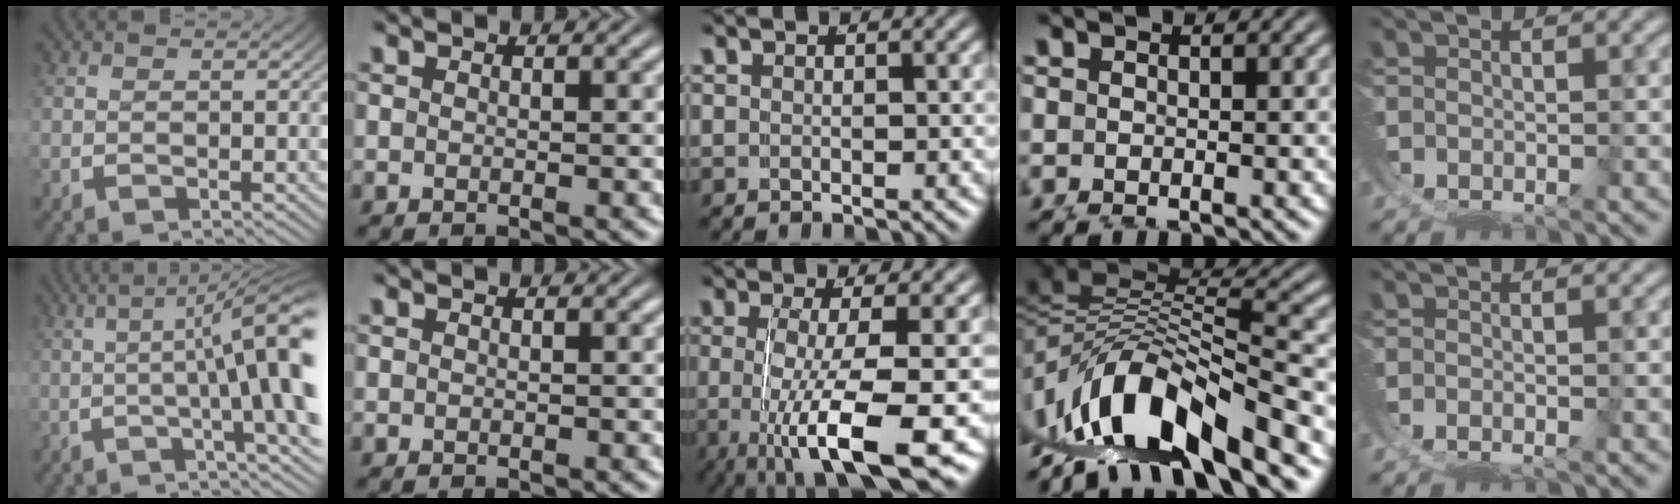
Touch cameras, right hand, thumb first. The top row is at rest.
{"thumb": {"total": 12.5, "force": [1.2, 5.4, 11.3], "torque": [-0.131, 0.006, 0.008]}, "middle": {"total": 8.8, "force": [-2.8, 1.9, 8.1], "torque": [-0.140, -0.021, -0.030]}, "ring": {"total": 10.4, "force": [-1.5, 6.9, 7.6], "torque": [-0.145, -0.018, -0.011]}, "little": {"total": 2.1, "force": [-1.4, 1.1, 1.1], "torque": [-0.015, -0.008, -0.020]}}